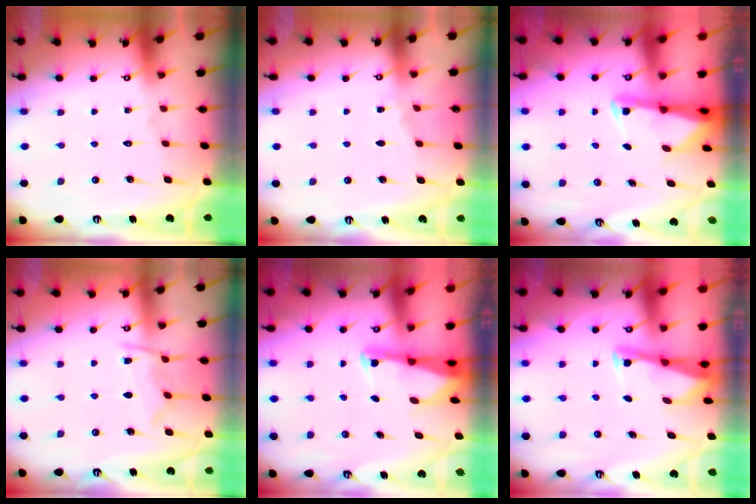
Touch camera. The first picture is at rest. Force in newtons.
{"total": 2.8, "press": 2.7, "slide": 0.3}
{"total": 2.4, "press": 2.4, "slide": 0.5}
{"total": 8.6, "press": 8.5, "slide": 0.8}
{"total": 2.6, "press": 2.6, "slide": 0.2}
{"total": 2.5, "press": 2.5, "slide": 0.1}